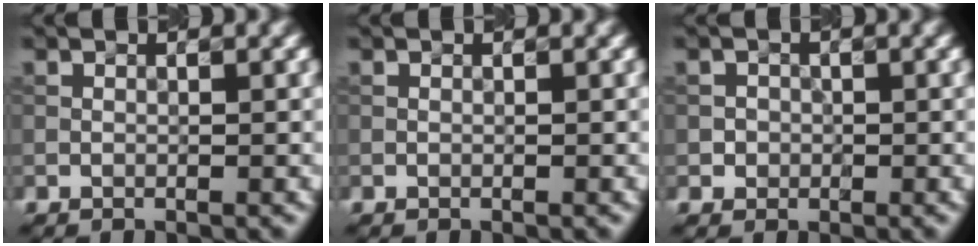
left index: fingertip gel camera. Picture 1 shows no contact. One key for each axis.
{"total": 0.0}
{"total": 1.3, "fx": -0.2, "fy": 1.3, "fz": 0.1, "tx": 0.013, "ty": 0.001, "tz": -0.003}